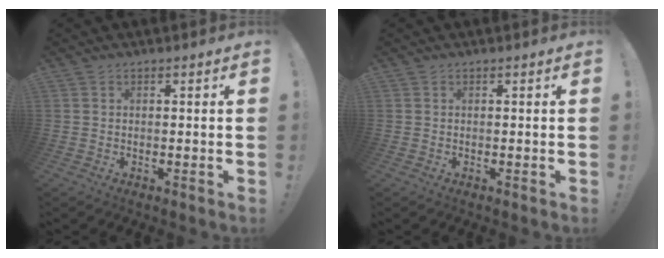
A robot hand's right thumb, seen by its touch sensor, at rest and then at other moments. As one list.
[{"total": 0.0}]